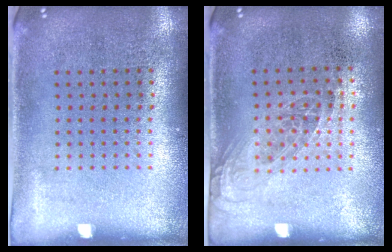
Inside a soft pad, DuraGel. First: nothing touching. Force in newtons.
{"total": 1.1, "press": 0.9, "slide": 0.5}